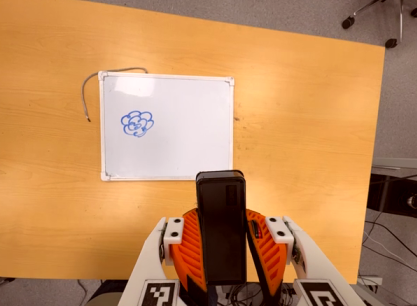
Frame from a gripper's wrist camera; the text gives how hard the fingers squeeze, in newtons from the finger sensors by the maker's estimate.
{"total": 7.7, "left": 7.4, "right": 8.1}